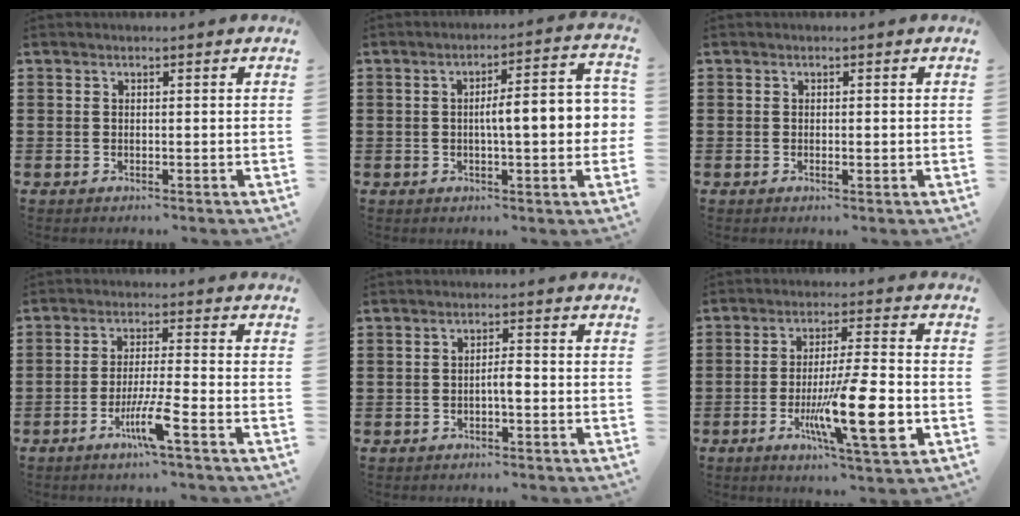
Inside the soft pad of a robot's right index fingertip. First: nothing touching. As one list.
[{"total": 8.3, "force": [-0.4, 1.6, 8.1], "torque": [-0.120, -0.006, -0.016]}, {"total": 0.6, "force": [-0.1, 0.3, 0.6], "torque": [-0.012, -0.002, -0.001]}, {"total": 6.3, "force": [-3.3, -0.1, 5.4], "torque": [-0.107, -0.013, -0.062]}, {"total": 2.2, "force": [-0.7, 0.5, 2.1], "torque": [-0.039, 0.003, -0.014]}, {"total": 14.2, "force": [-4.0, 2.6, 13.4], "torque": [-0.232, -0.010, -0.067]}]